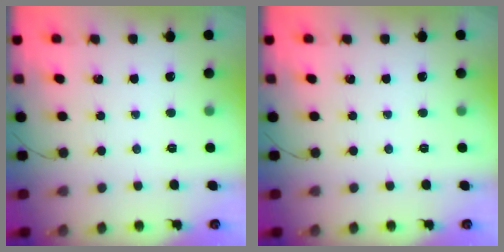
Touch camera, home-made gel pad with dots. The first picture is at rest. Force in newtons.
{"total": 0.0}